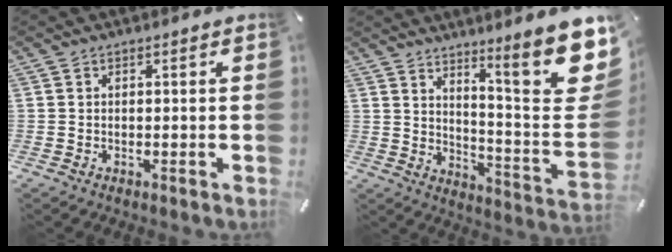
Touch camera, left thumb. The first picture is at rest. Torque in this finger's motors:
{"motor_torque": [2.51, 2.20, 0.79, -0.90, 0.32]}